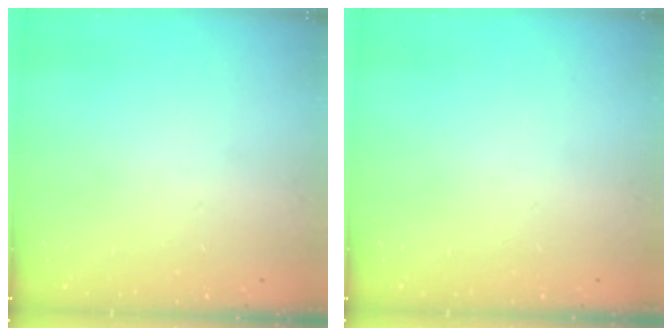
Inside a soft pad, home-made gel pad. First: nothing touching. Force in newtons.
{"total": 0.0}